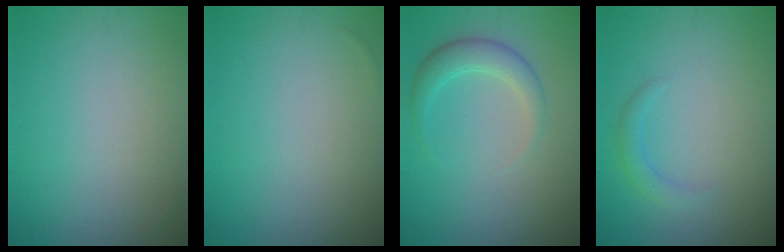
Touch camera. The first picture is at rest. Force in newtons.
{"total": 0.0}
{"total": 2.7, "press": 2.6, "slide": 0.4}
{"total": 1.3, "press": 1.3, "slide": 0.1}